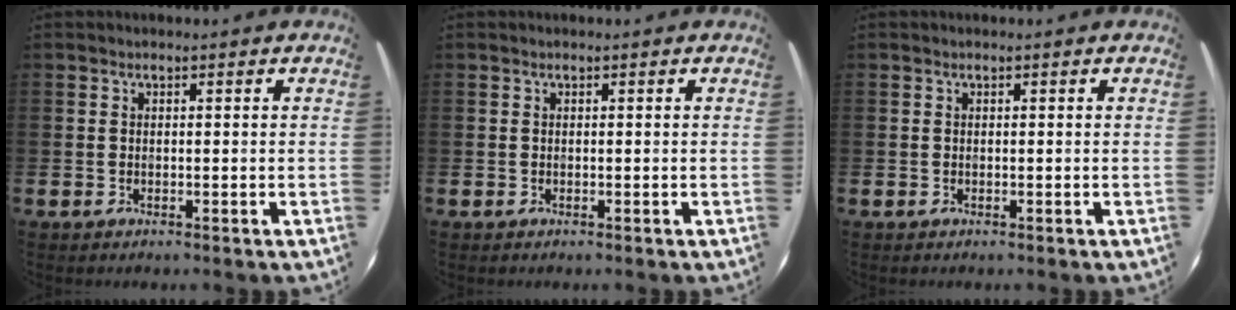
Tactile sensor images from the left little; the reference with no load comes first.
{"total": 0.0}
{"total": 0.0}